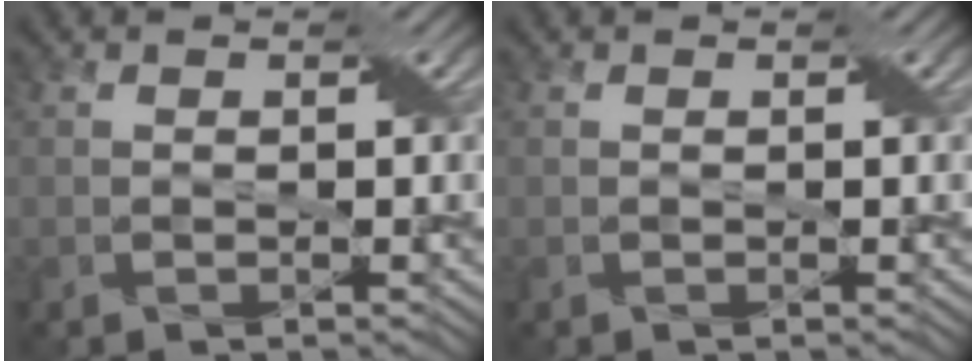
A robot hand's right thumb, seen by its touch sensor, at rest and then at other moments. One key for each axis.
{"total": 0.0}